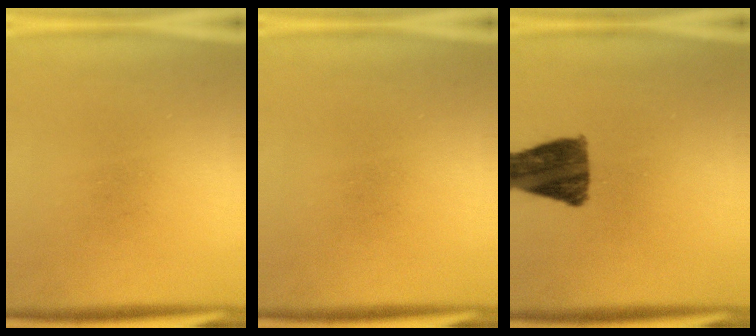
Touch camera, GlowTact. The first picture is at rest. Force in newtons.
{"total": 0.0}
{"total": 10.8}